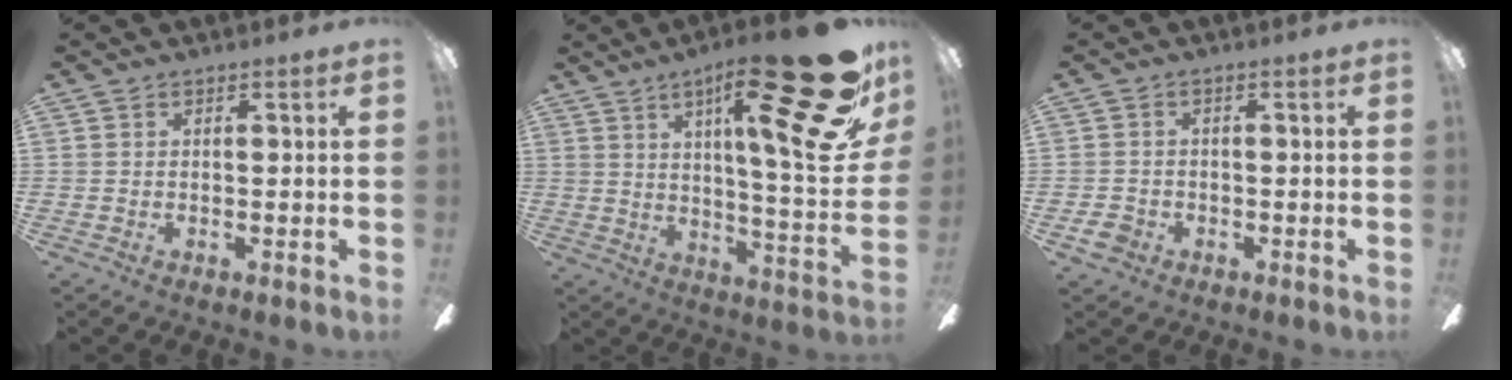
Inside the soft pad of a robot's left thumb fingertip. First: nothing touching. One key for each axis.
{"total": 29.9, "fx": 15.5, "fy": 6.6, "fz": 24.8, "tx": -0.341, "ty": -0.102, "tz": 0.242}
{"total": 3.2, "fx": -1.6, "fy": 2.5, "fz": 1.2, "tx": -0.024, "ty": 0.008, "tz": -0.030}